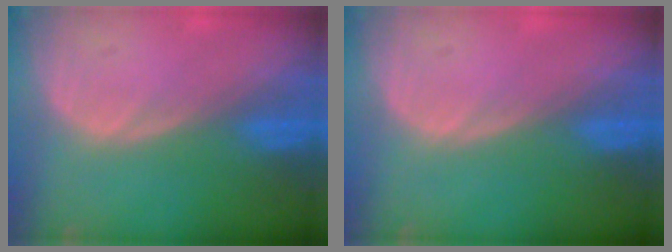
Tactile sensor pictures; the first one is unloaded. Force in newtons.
{"total": 0.0}